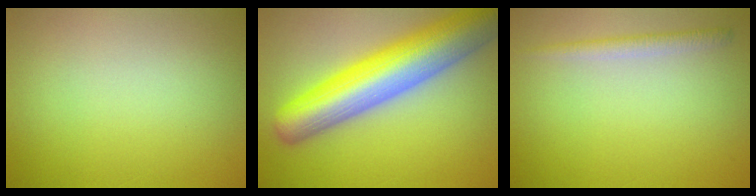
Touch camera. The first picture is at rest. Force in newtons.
{"total": 11.3, "press": 11.3, "slide": 0.5}
{"total": 1.6, "press": 1.6, "slide": 0.0}